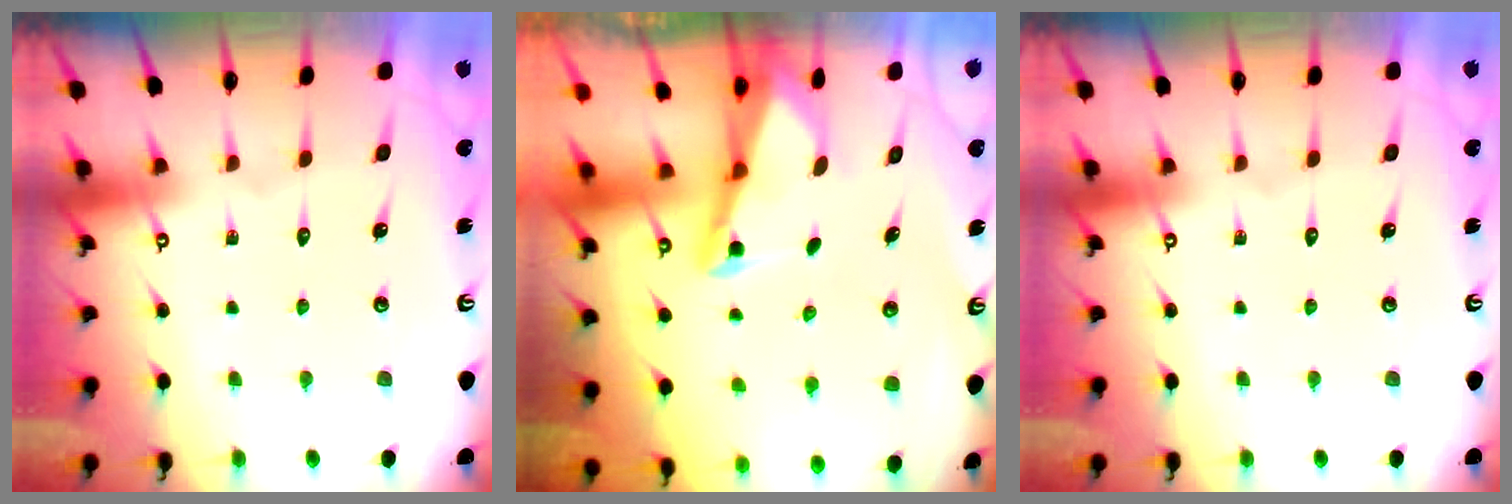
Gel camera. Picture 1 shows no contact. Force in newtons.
{"total": 2.5, "press": 2.5, "slide": 0.6}
{"total": 0.0}